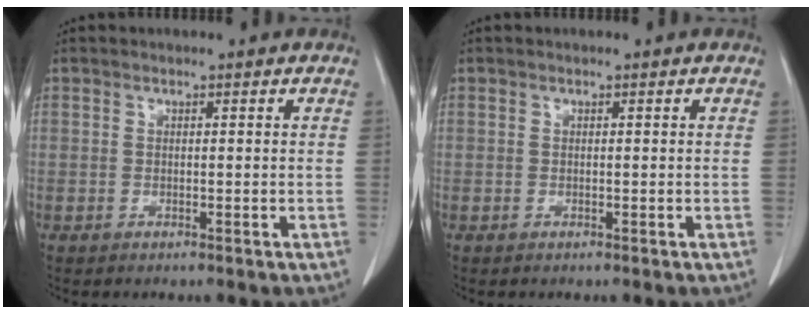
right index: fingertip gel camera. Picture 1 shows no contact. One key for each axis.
{"total": 0.0}